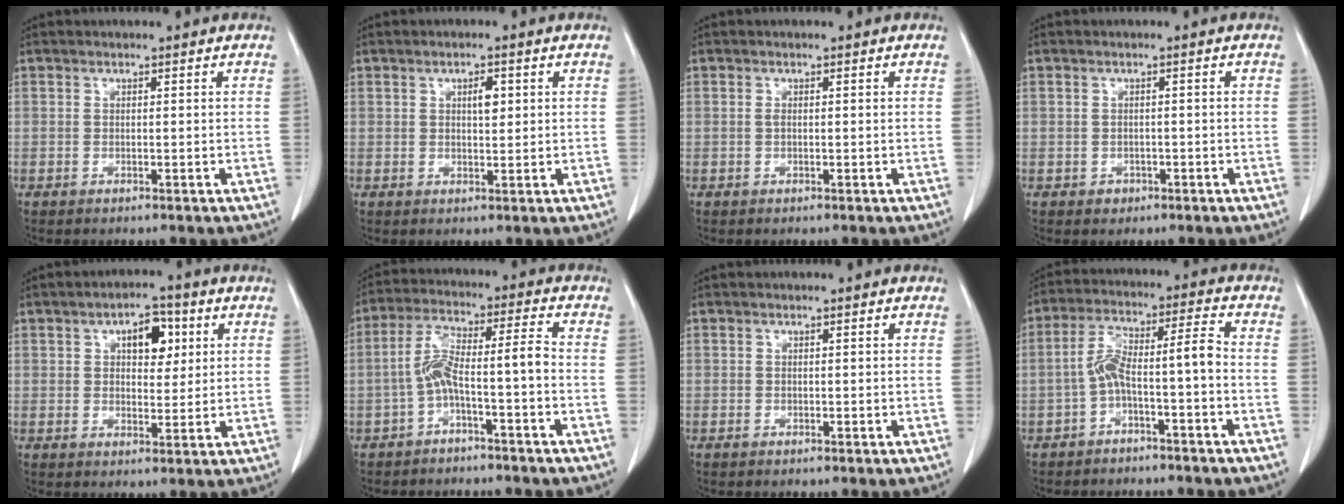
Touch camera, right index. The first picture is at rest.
{"total": 2.4, "force": [0.8, 0.9, 2.1], "torque": [-0.033, -0.001, 0.013]}
{"total": 0.6, "force": [0.0, 0.2, 0.6], "torque": [-0.013, 0.001, 0.001]}
{"total": 1.4, "force": [-0.7, 1.2, 0.2], "torque": [-0.002, 0.005, -0.008]}
{"total": 6.1, "force": [2.2, 3.2, 4.7], "torque": [-0.068, 0.015, 0.034]}
{"total": 7.2, "force": [-2.7, 0.4, 6.7], "torque": [-0.128, 0.036, -0.049]}
{"total": 0.0}
{"total": 7.3, "force": [-2.7, 0.7, 6.8], "torque": [-0.128, 0.040, -0.047]}